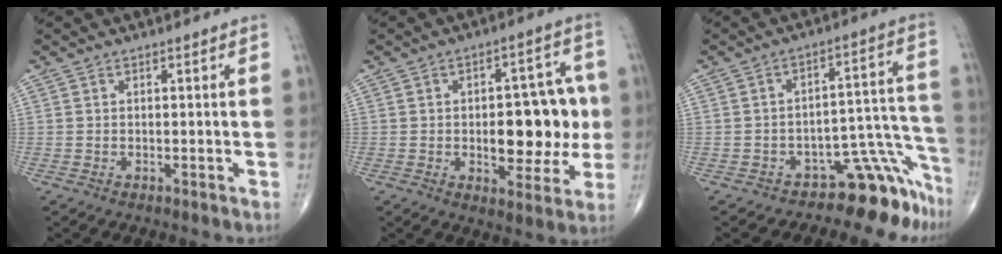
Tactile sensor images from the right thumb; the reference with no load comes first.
{"total": 15.0, "force": [-0.8, 7.9, 12.8], "torque": [-0.127, 0.018, -0.003]}
{"total": 9.3, "force": [-8.4, 3.4, 2.1], "torque": [0.048, 0.147, -0.124]}